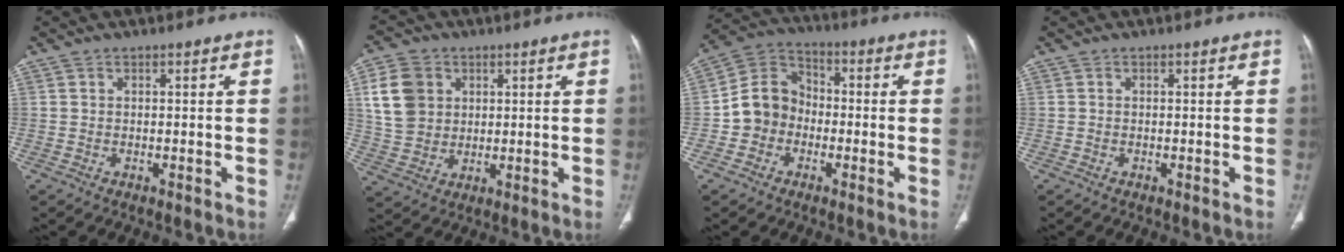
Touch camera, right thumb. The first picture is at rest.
{"total": 10.6, "force": [3.1, 8.7, 5.2], "torque": [-0.081, -0.002, 0.064]}
{"total": 9.6, "force": [-2.2, 8.4, 4.1], "torque": [-0.050, 0.037, -0.055]}
{"total": 0.0}